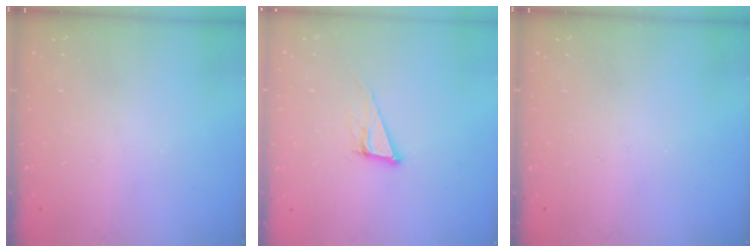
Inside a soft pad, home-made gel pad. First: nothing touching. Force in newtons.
{"total": 11.3, "press": 10.9, "slide": 3.3}
{"total": 0.0}